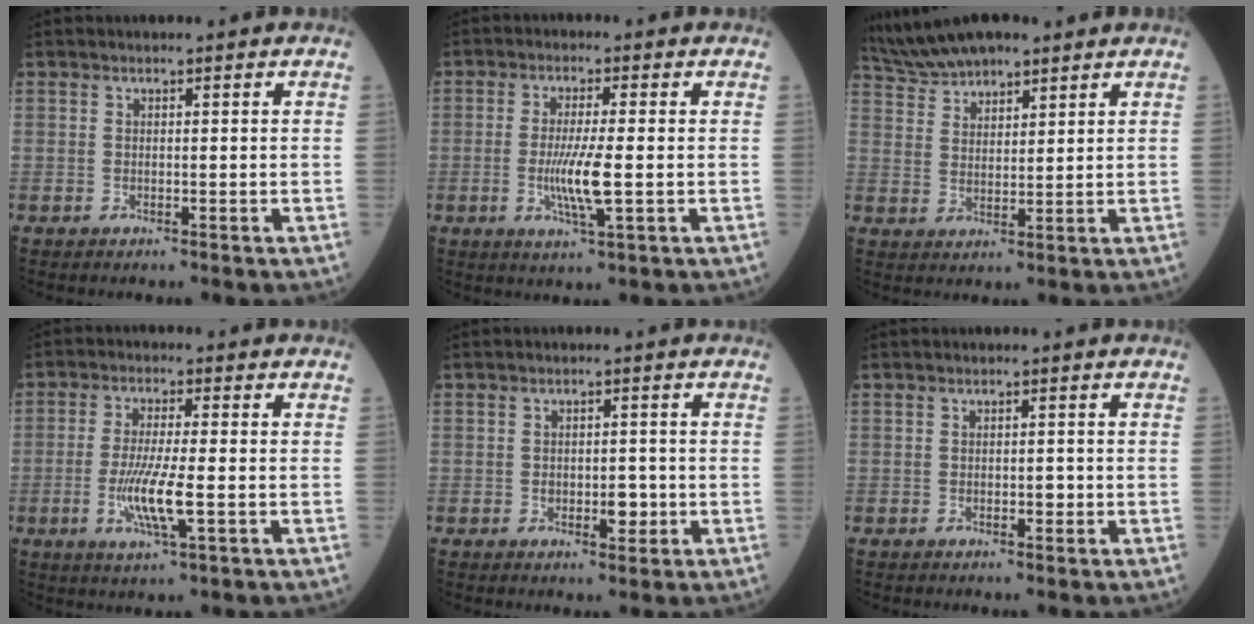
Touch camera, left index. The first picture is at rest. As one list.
[{"total": 6.3, "force": [-1.1, 0.2, 6.2], "torque": [-0.126, -0.014, -0.020]}, {"total": 8.7, "force": [7.5, 2.3, 3.7], "torque": [-0.083, 0.033, 0.147]}, {"total": 7.4, "force": [-1.9, 0.5, 7.2], "torque": [-0.146, -0.015, -0.037]}, {"total": 3.4, "force": [-0.9, 1.8, 2.7], "torque": [-0.036, 0.004, -0.008]}, {"total": 1.4, "force": [-0.4, 0.7, 1.2], "torque": [-0.017, 0.002, -0.005]}]